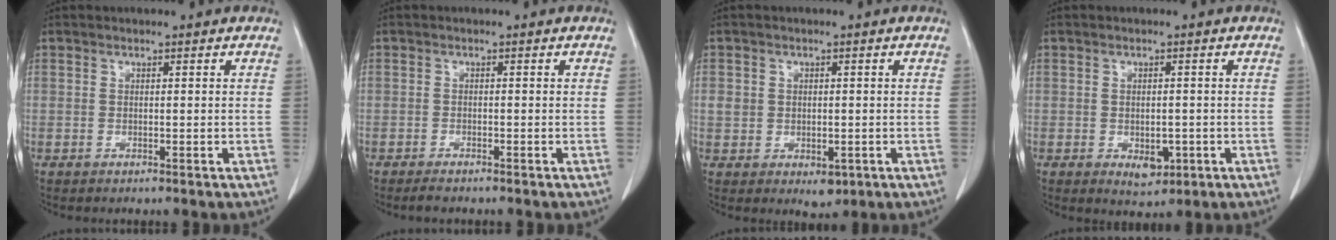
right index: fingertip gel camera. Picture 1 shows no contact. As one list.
[{"total": 1.5, "force": [-1.4, 0.3, 0.7], "torque": [-0.017, -0.004, -0.019]}, {"total": 5.0, "force": [-1.0, 3.8, 3.0], "torque": [-0.040, 0.005, 0.001]}, {"total": 3.6, "force": [-1.2, 2.1, 2.7], "torque": [-0.036, -0.002, -0.005]}]